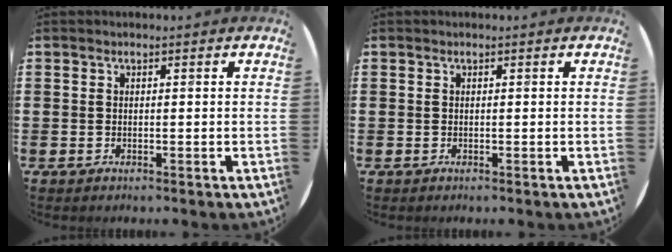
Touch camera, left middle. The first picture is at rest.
{"total": 0.0}